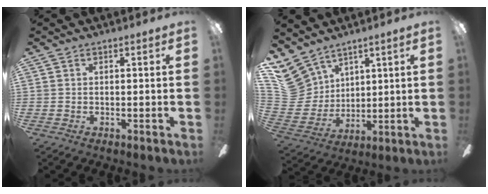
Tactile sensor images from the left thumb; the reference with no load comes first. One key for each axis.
{"total": 13.2, "fx": 9.1, "fy": 9.0, "fz": 3.2, "tx": -0.111, "ty": -0.052, "tz": 0.184}